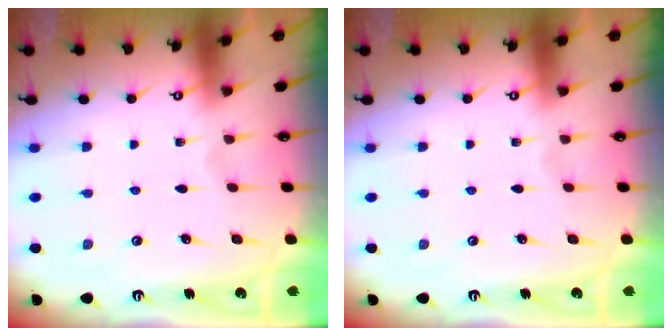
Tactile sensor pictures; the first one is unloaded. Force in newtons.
{"total": 0.0}